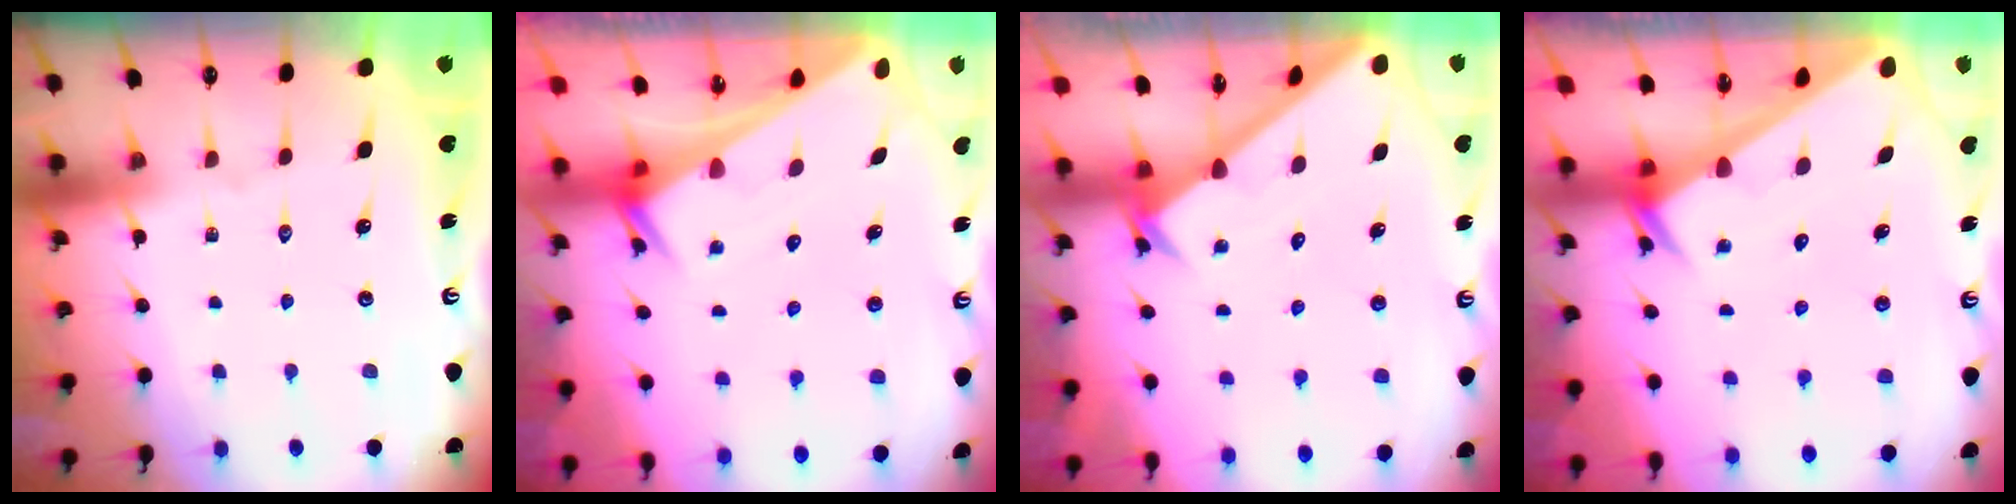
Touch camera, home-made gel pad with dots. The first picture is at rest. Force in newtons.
{"total": 2.7, "press": 2.7, "slide": 0.1}
{"total": 2.6, "press": 2.6, "slide": 0.2}
{"total": 2.4, "press": 2.4, "slide": 0.0}